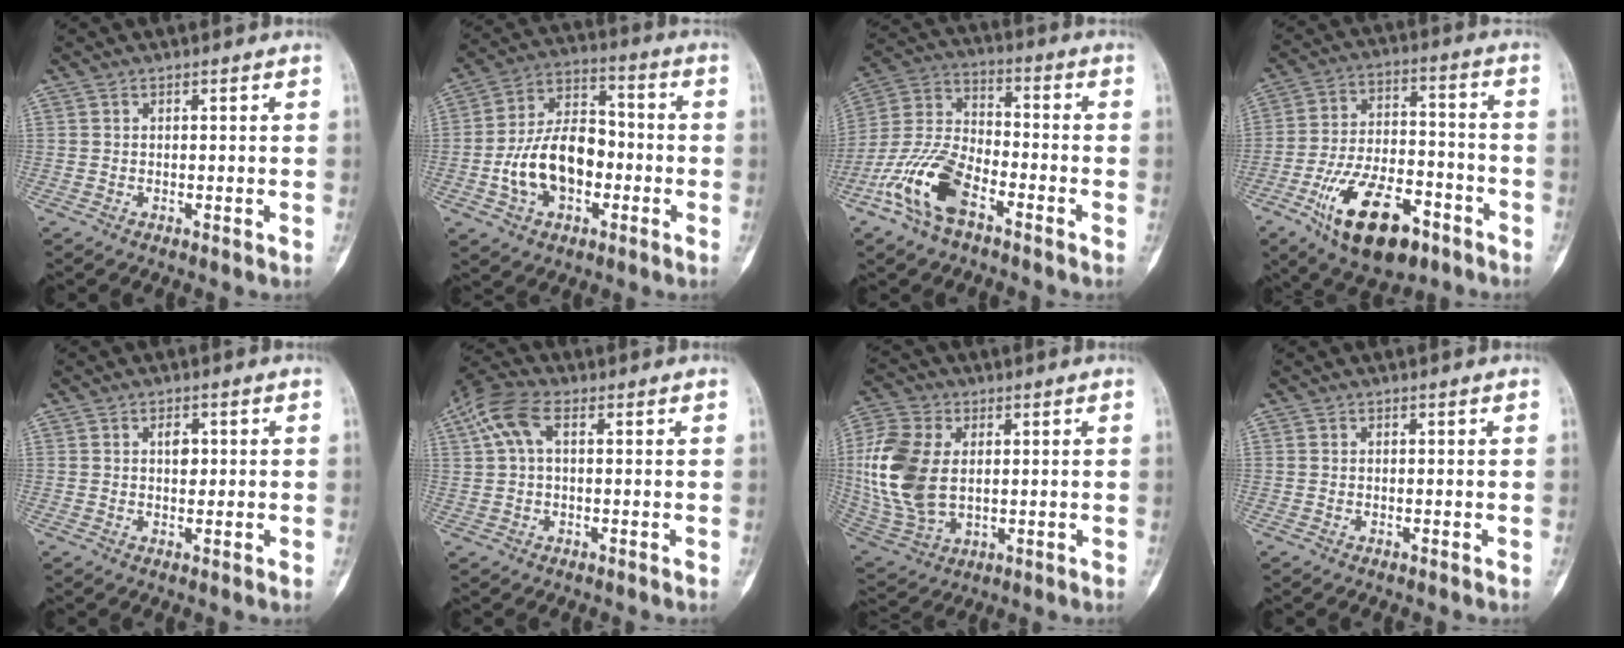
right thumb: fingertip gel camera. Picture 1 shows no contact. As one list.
[{"total": 15.0, "force": [-3.3, 9.6, 11.1], "torque": [-0.184, 0.043, -0.057]}, {"total": 13.8, "force": [-7.1, 6.6, 9.8], "torque": [-0.209, 0.039, -0.143]}, {"total": 18.8, "force": [-9.9, 9.3, 13.1], "torque": [-0.208, 0.063, -0.154]}, {"total": 2.4, "force": [0.5, 1.6, 1.7], "torque": [-0.017, 0.002, 0.009]}, {"total": 7.7, "force": [2.3, 4.0, 6.1], "torque": [-0.143, 0.027, 0.040]}, {"total": 16.8, "force": [1.6, 10.9, 12.7], "torque": [-0.278, -0.006, 0.039]}, {"total": 0.0}]